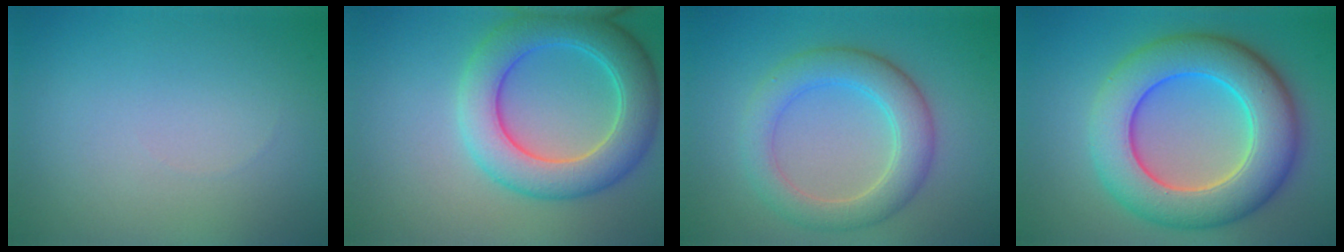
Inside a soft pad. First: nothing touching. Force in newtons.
{"total": 6.9, "press": 6.9, "slide": 0.2}
{"total": 4.9, "press": 4.8, "slide": 0.4}
{"total": 9.9, "press": 9.9, "slide": 0.3}